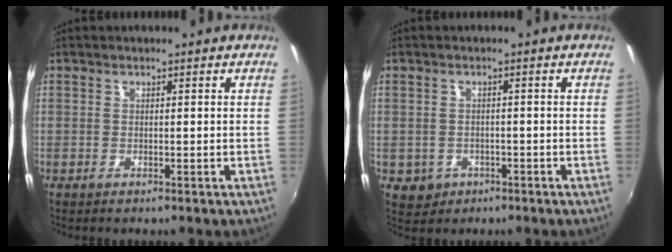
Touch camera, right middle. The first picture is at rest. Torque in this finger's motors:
{"motor_torque": [0.46, -0.43, -0.02, 0.01]}